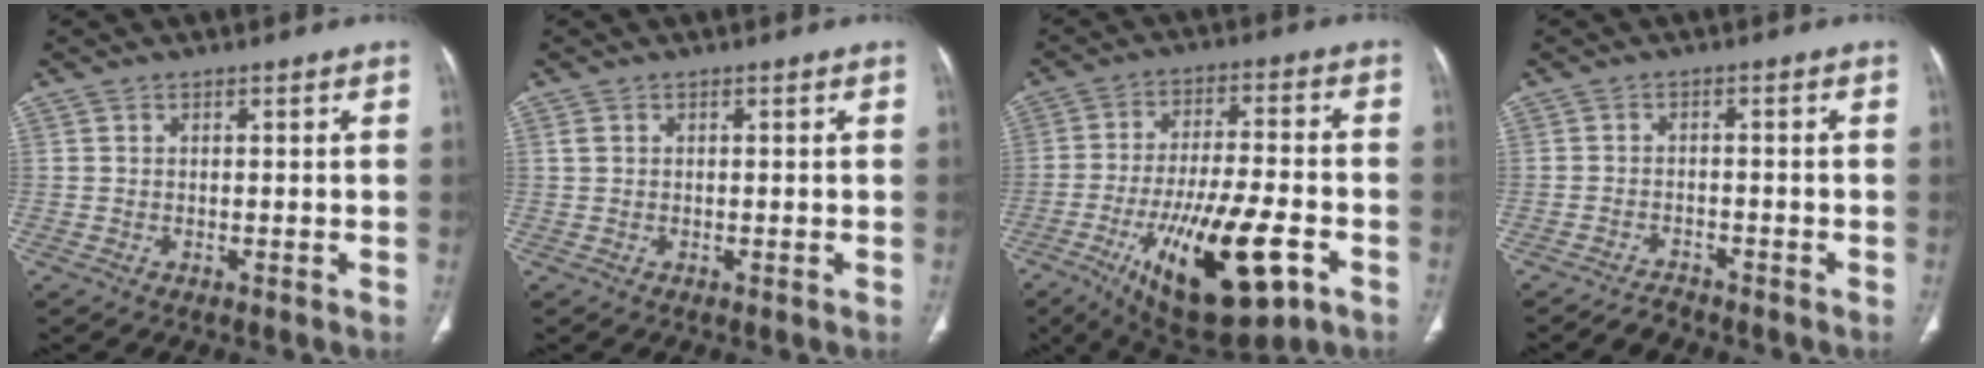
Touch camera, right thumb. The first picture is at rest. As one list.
[{"total": 1.0, "force": [0.4, 0.8, 0.6], "torque": [-0.007, 0.003, 0.009]}, {"total": 21.6, "force": [-8.7, 7.5, 18.2], "torque": [-0.311, 0.015, -0.129]}, {"total": 2.5, "force": [-2.4, 0.7, 0.1], "torque": [-0.010, 0.009, -0.042]}]